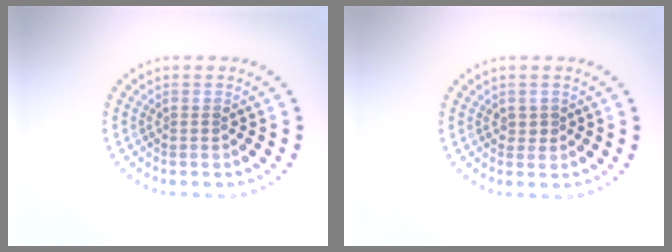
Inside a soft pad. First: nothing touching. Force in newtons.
{"total": 0.6, "press": 0.5, "slide": 0.2}